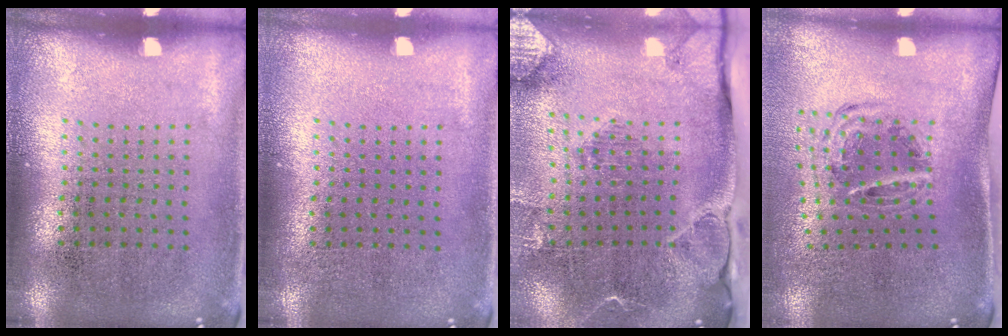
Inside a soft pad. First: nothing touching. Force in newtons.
{"total": 0.0}
{"total": 3.0, "press": 2.3, "slide": 1.9}
{"total": 1.2, "press": 1.0, "slide": 0.5}